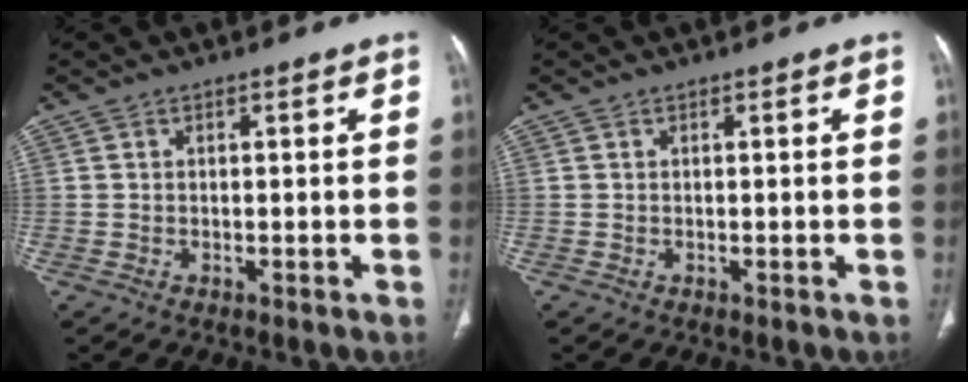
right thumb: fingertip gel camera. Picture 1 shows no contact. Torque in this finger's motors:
{"motor_torque": [0.00, 0.00, -0.01, 0.01, 0.00]}